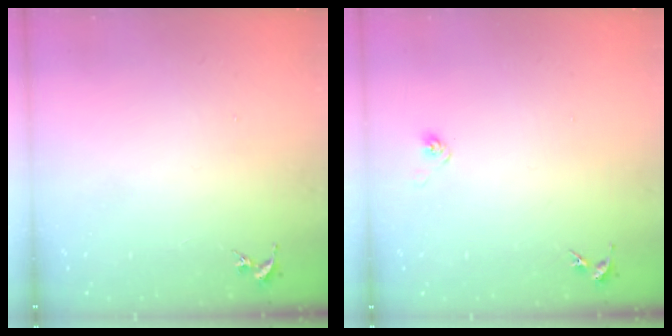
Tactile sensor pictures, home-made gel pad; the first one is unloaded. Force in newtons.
{"total": 3.3, "press": 3.0, "slide": 1.2}